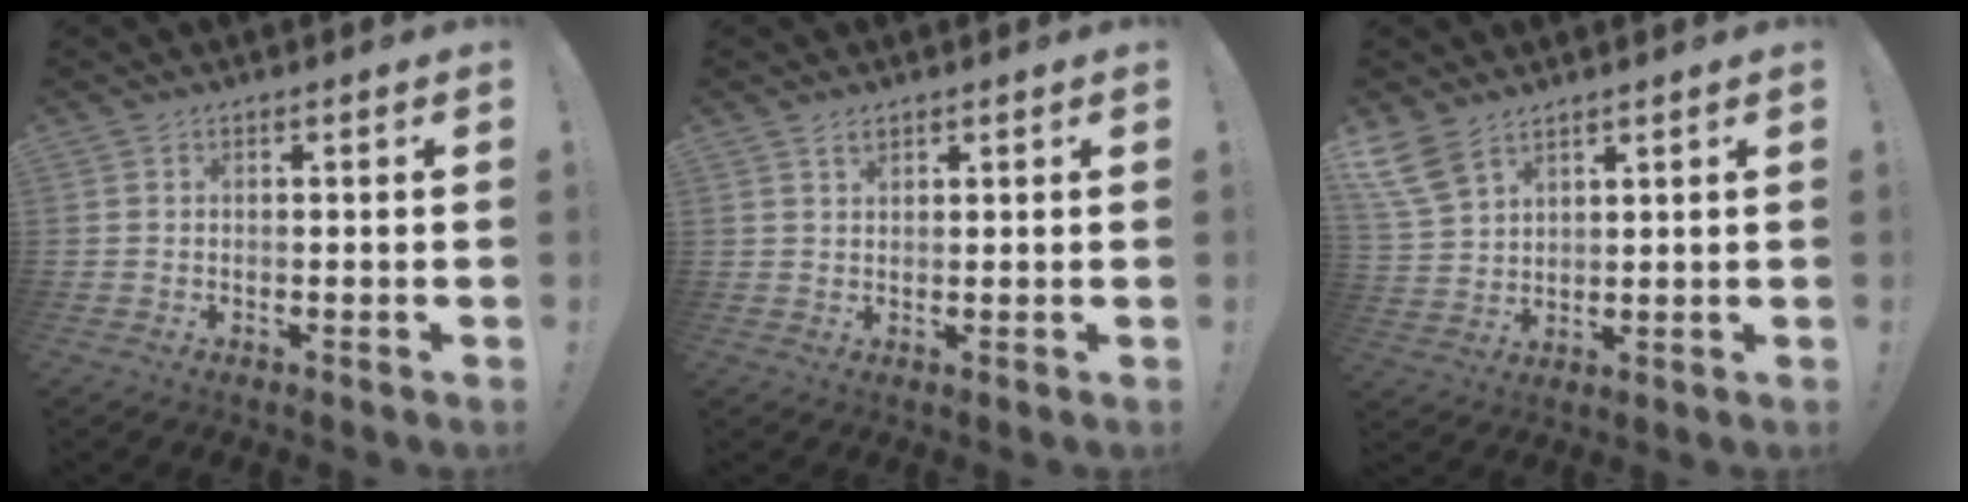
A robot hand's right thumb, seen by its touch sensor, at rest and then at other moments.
{"total": 1.8, "force": [1.3, 0.8, 0.8], "torque": [-0.005, -0.007, 0.023]}
{"total": 8.9, "force": [6.3, 4.6, 4.3], "torque": [-0.103, -0.026, 0.130]}